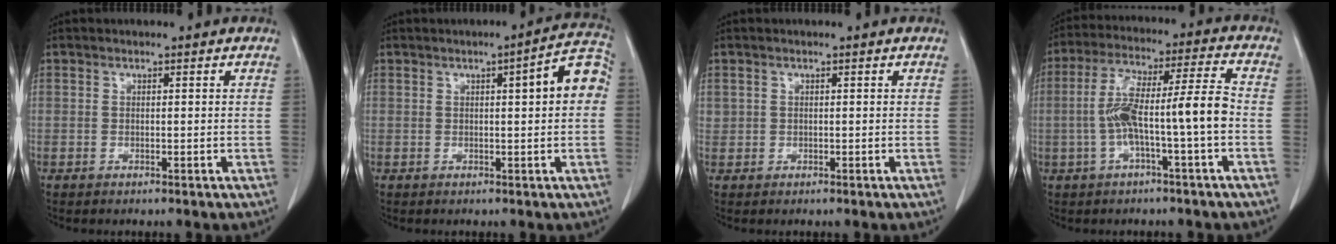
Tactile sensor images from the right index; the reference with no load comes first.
{"total": 6.6, "force": [0.9, 0.9, 6.4], "torque": [-0.079, 0.020, 0.005]}
{"total": 0.9, "force": [0.3, 0.8, 0.1], "torque": [0.007, 0.009, 0.007]}
{"total": 11.0, "force": [-2.1, 0.2, 10.8], "torque": [-0.202, 0.033, -0.038]}